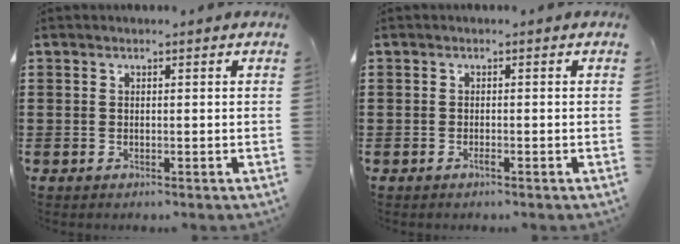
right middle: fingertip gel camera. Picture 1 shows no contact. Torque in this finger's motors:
{"motor_torque": [2.11, 0.01, 0.37, 0.14]}